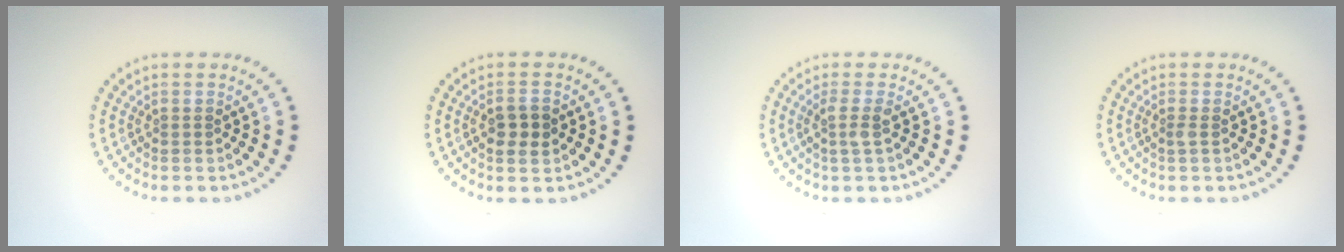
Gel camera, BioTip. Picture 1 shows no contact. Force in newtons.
{"total": 2.5, "press": 2.5, "slide": 0.5}
{"total": 1.6, "press": 1.3, "slide": 1.1}
{"total": 0.6, "press": 0.5, "slide": 0.3}